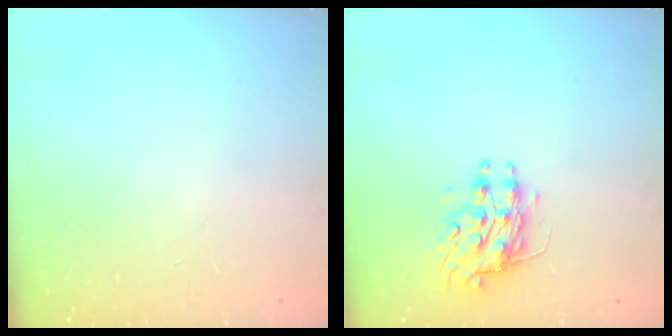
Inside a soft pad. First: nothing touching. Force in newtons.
{"total": 9.2, "press": 9.2, "slide": 0.1}